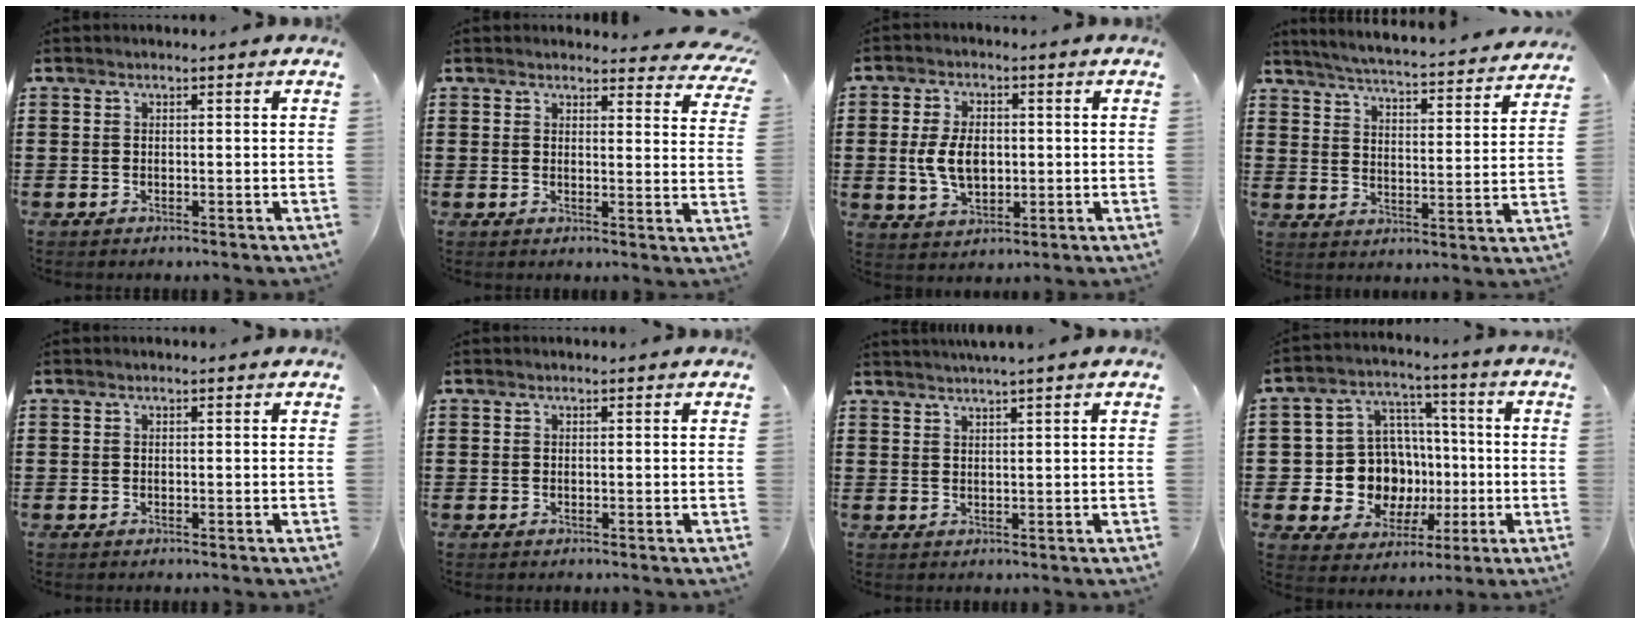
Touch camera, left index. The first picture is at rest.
{"total": 3.5, "force": [3.3, 0.4, 0.8], "torque": [-0.013, -0.016, 0.059]}
{"total": 6.7, "force": [0.0, 4.2, 5.2], "torque": [-0.108, 0.006, -0.005]}
{"total": 4.3, "force": [4.1, -0.7, 1.0], "torque": [-0.042, -0.039, 0.064]}
{"total": 0.0}
{"total": 0.0}
{"total": 1.7, "force": [1.5, -0.6, 0.6], "torque": [-0.011, -0.001, 0.028]}
{"total": 10.8, "force": [-0.9, 10.2, 3.5], "torque": [-0.106, -0.001, -0.005]}